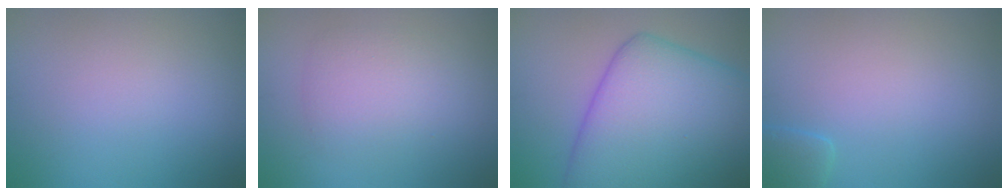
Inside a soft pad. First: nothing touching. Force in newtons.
{"total": 2.9, "press": 2.9, "slide": 0.2}
{"total": 14.2, "press": 14.2, "slide": 0.3}
{"total": 1.6, "press": 1.6, "slide": 0.2}